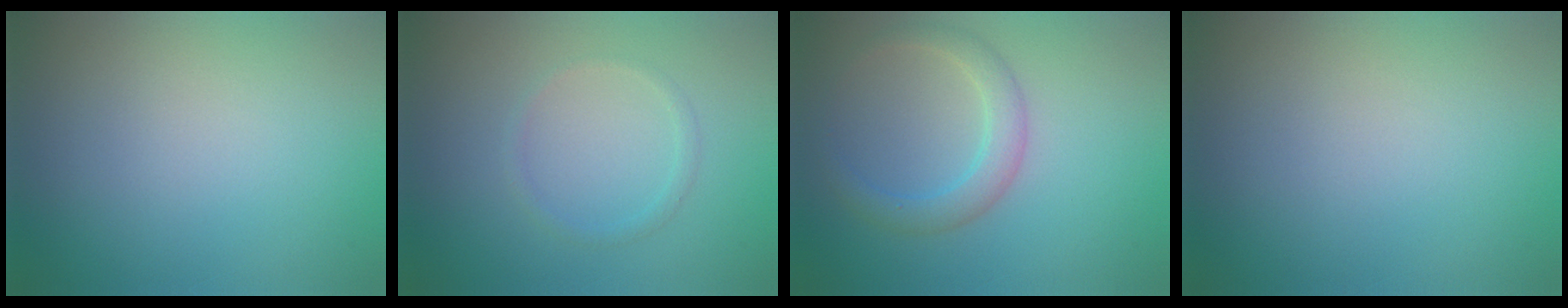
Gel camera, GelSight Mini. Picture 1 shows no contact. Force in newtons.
{"total": 0.9, "press": 0.9, "slide": 0.1}
{"total": 2.7, "press": 2.7, "slide": 0.2}
{"total": 0.0}